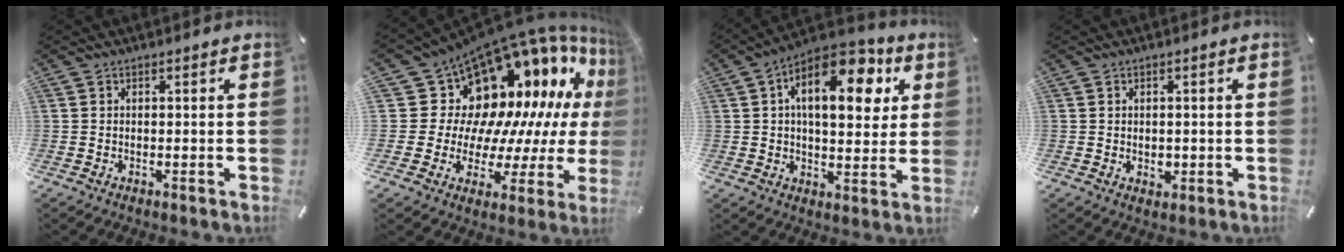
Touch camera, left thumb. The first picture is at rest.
{"total": 18.1, "force": [11.2, 11.5, 8.5], "torque": [-0.119, -0.138, 0.222]}
{"total": 16.5, "force": [6.8, 8.5, 12.4], "torque": [-0.179, -0.025, 0.108]}
{"total": 2.1, "force": [-0.3, 1.7, 1.2], "torque": [-0.013, -0.001, -0.007]}